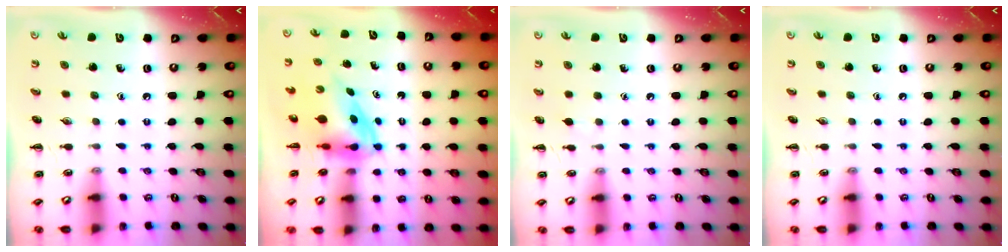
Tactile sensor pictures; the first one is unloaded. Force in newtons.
{"total": 3.7, "press": 3.6, "slide": 0.9}
{"total": 2.6, "press": 2.3, "slide": 1.1}
{"total": 0.0}